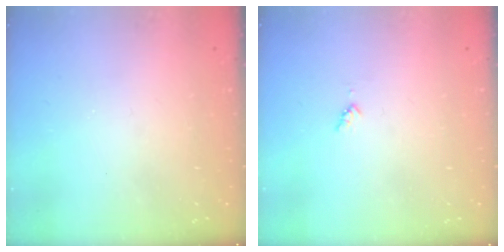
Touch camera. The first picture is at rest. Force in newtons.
{"total": 3.4, "press": 3.3, "slide": 0.4}